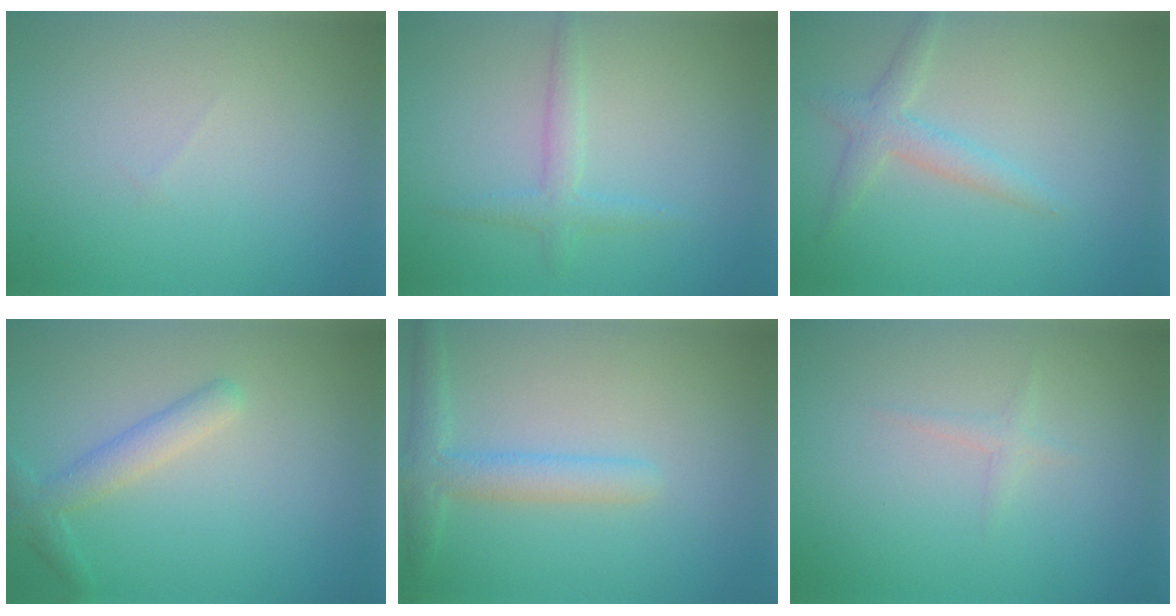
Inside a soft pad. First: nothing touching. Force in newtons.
{"total": 1.8, "press": 1.8, "slide": 0.1}
{"total": 2.4, "press": 2.4, "slide": 0.1}
{"total": 2.6, "press": 2.5, "slide": 0.1}
{"total": 3.0, "press": 3.0, "slide": 0.2}
{"total": 0.9, "press": 0.8, "slide": 0.0}